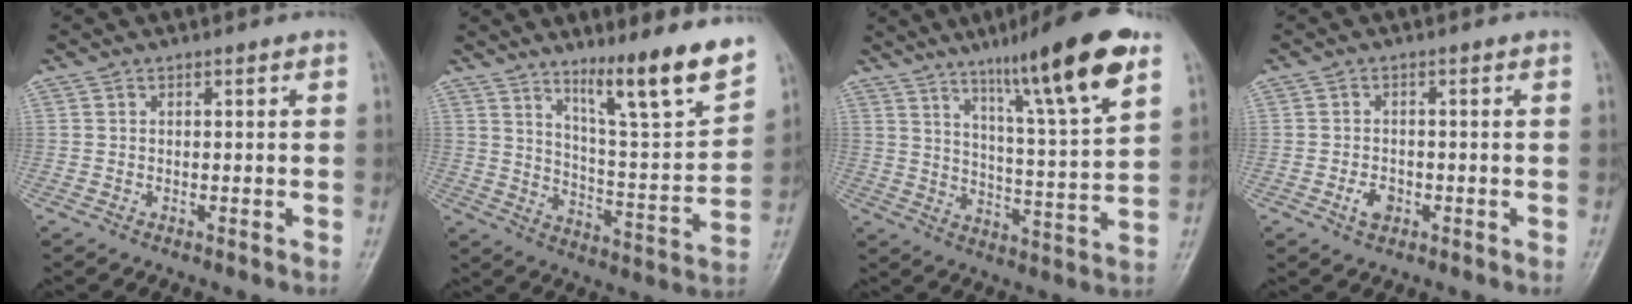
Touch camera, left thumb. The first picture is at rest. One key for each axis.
{"total": 15.0, "fx": 10.7, "fy": 1.2, "fz": 10.5, "tx": -0.147, "ty": -0.076, "tz": 0.176}
{"total": 17.8, "fx": 10.8, "fy": 1.6, "fz": 14.0, "tx": -0.205, "ty": -0.050, "tz": 0.168}
{"total": 2.2, "fx": -0.9, "fy": 1.6, "fz": 1.3, "tx": -0.018, "ty": 0.004, "tz": -0.015}